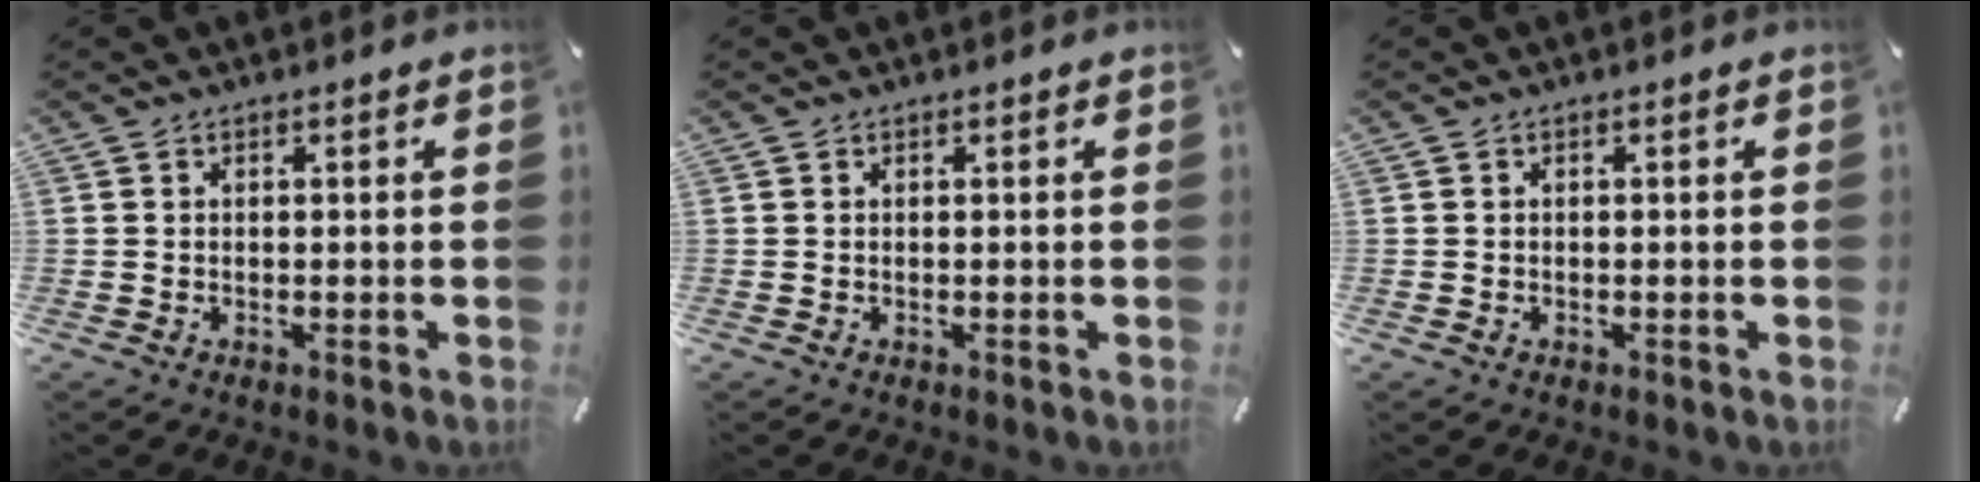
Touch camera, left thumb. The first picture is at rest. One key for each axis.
{"total": 0.0}
{"total": 0.0}